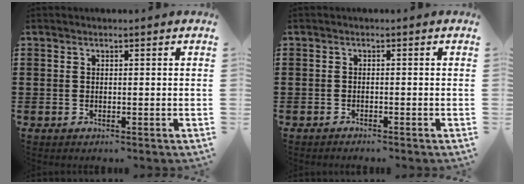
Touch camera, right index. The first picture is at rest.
{"total": 0.9, "force": [-0.9, -0.1, 0.1], "torque": [-0.005, -0.004, -0.017]}